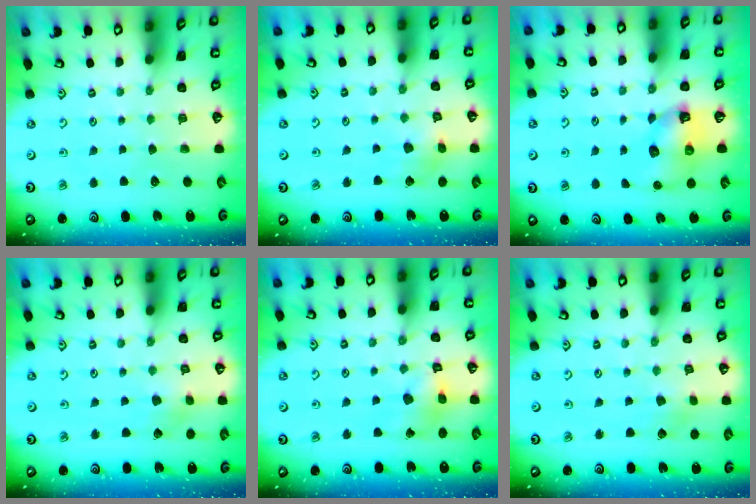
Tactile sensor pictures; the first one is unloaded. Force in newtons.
{"total": 5.5, "press": 5.5, "slide": 0.5}
{"total": 6.8, "press": 6.8, "slide": 0.2}
{"total": 2.3, "press": 2.3, "slide": 0.6}
{"total": 8.3, "press": 8.3, "slide": 0.9}
{"total": 1.3, "press": 1.3, "slide": 0.1}